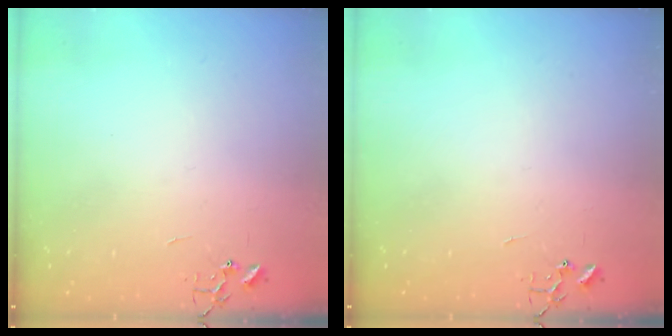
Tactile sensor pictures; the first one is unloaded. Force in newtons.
{"total": 0.0}